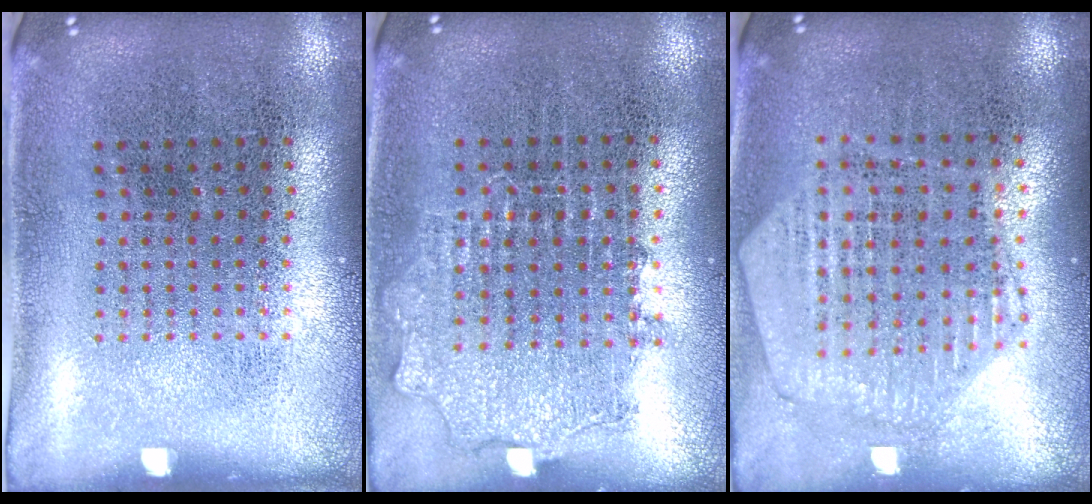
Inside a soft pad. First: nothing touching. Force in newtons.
{"total": 0.9, "press": 0.9, "slide": 0.2}
{"total": 1.2, "press": 1.2, "slide": 0.2}